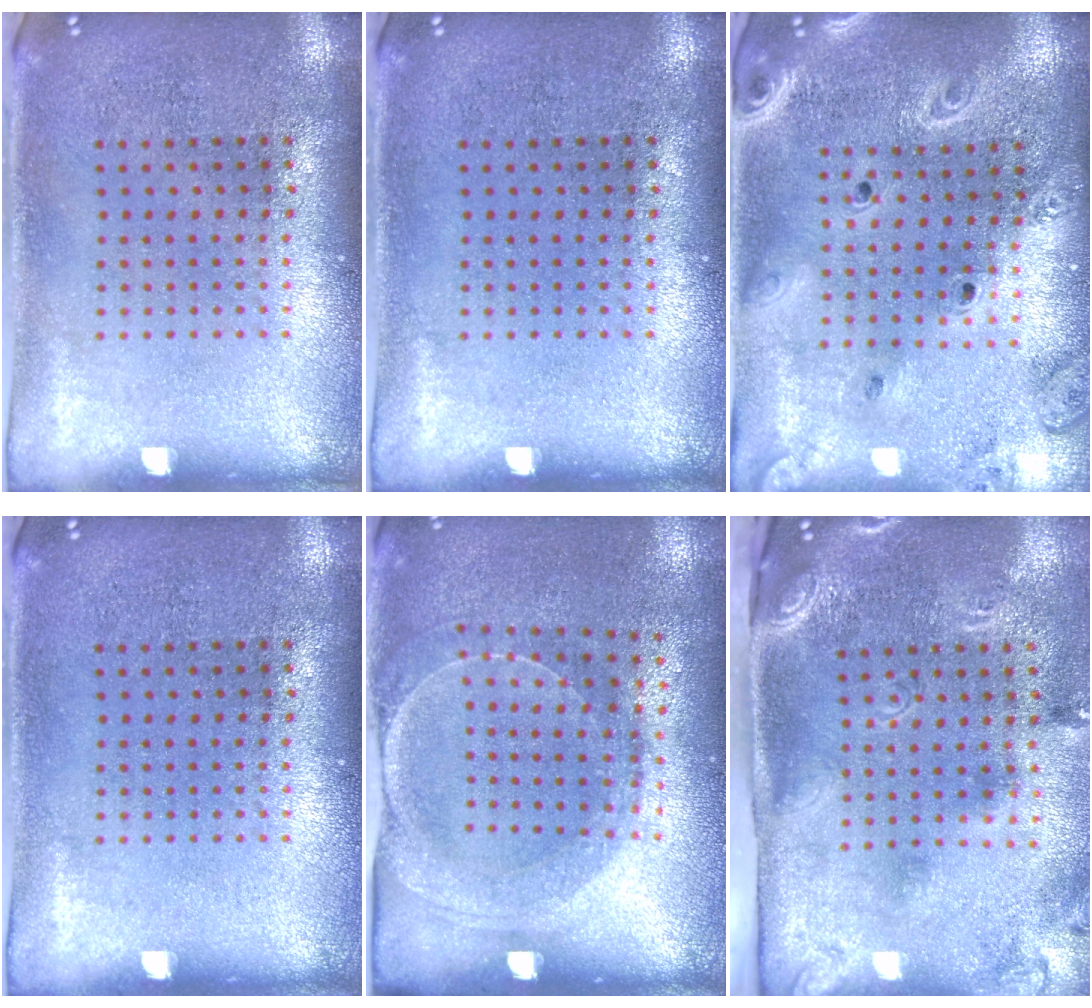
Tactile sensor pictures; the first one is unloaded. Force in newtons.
{"total": 0.0}
{"total": 2.4, "press": 2.1, "slide": 1.2}
{"total": 0.0}
{"total": 1.6, "press": 1.5, "slide": 0.4}
{"total": 2.8, "press": 1.9, "slide": 2.0}